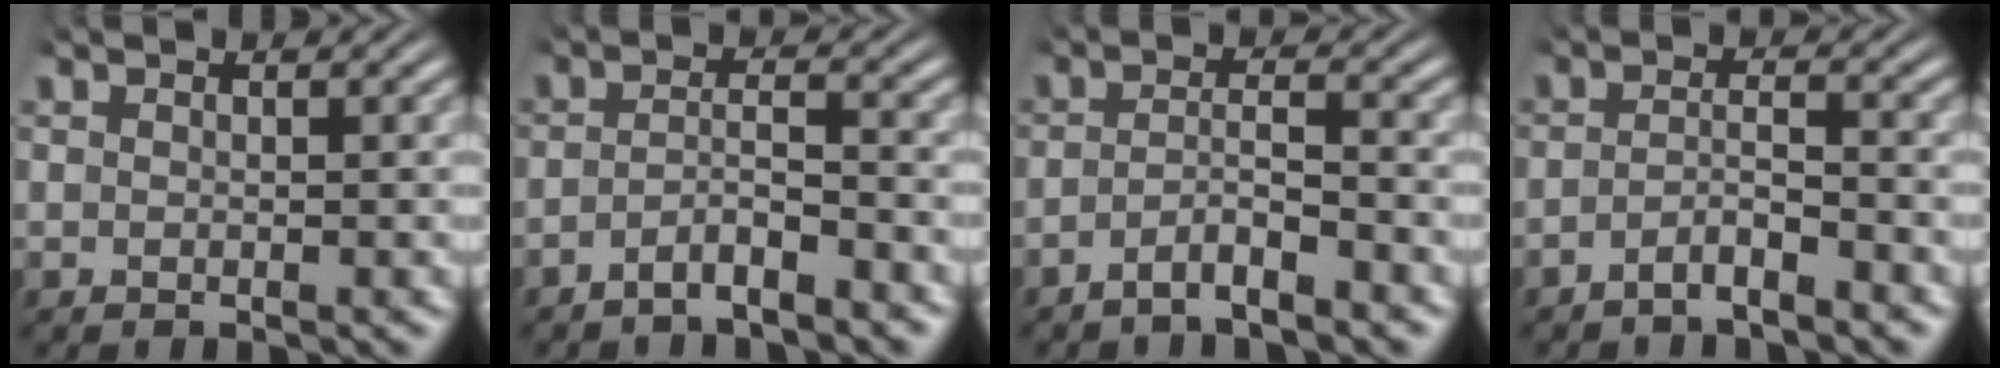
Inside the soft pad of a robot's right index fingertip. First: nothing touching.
{"total": 3.4, "force": [-2.9, 0.5, 1.7], "torque": [-0.028, -0.009, -0.048]}
{"total": 3.5, "force": [-2.9, 0.6, 1.8], "torque": [-0.032, -0.009, -0.047]}
{"total": 3.1, "force": [-2.7, 0.4, 1.5], "torque": [-0.024, -0.009, -0.044]}